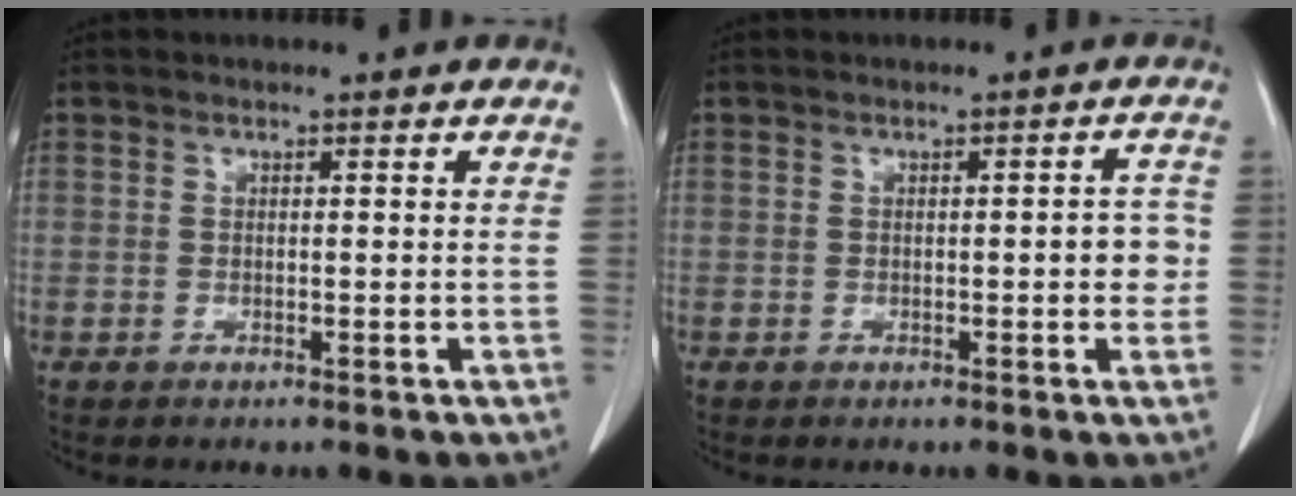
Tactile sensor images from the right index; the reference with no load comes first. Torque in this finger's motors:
{"motor_torque": [0.38, -0.24, 0.10, 0.04]}